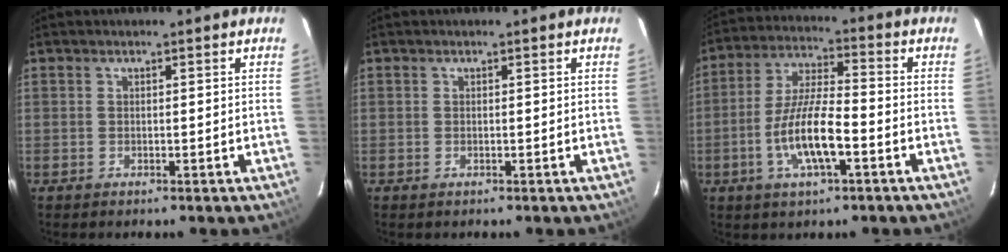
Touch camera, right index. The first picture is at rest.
{"total": 0.0}
{"total": 11.0, "force": [-4.0, 2.8, 9.8], "torque": [-0.198, -0.003, -0.075]}